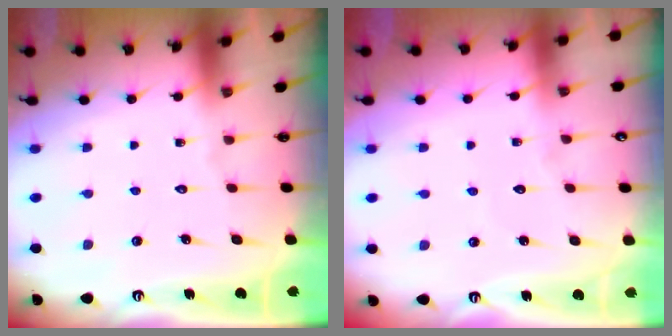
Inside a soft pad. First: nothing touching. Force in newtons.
{"total": 3.0, "press": 3.0, "slide": 0.3}